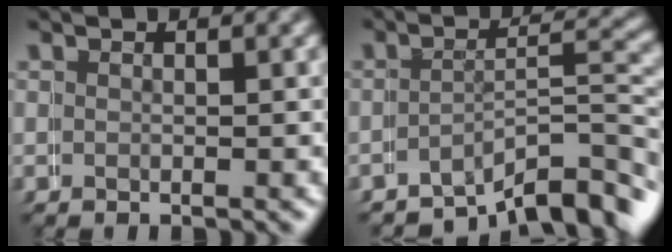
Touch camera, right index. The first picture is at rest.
{"total": 6.4, "force": [-4.8, 1.9, 3.8], "torque": [-0.043, -0.004, -0.069]}